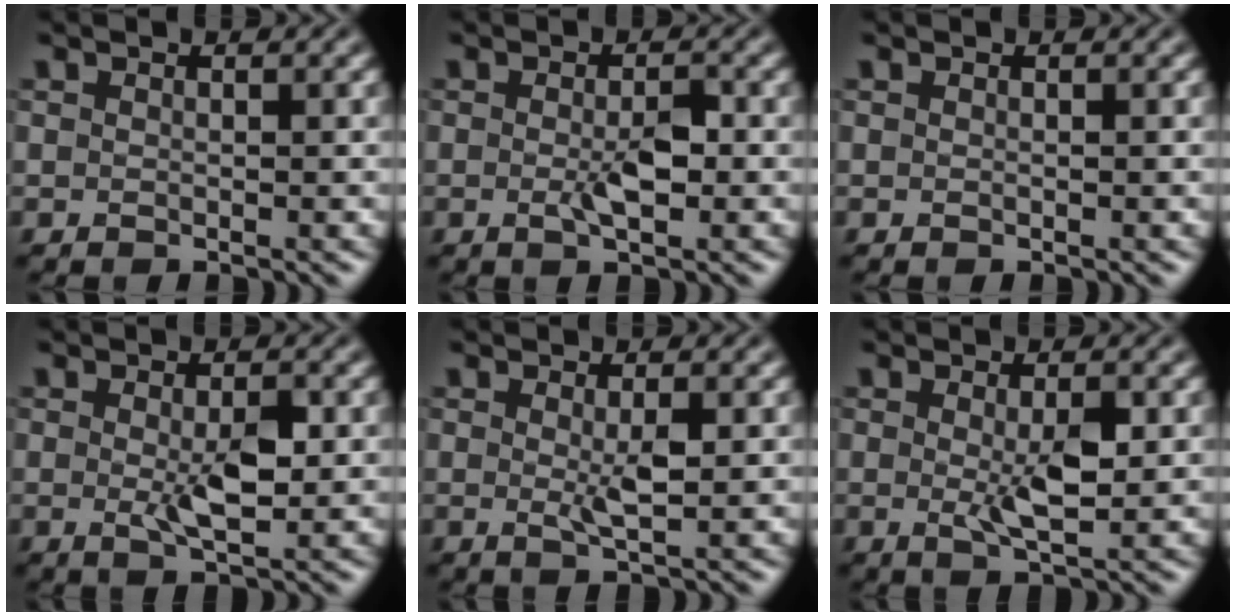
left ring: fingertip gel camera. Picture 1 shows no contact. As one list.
[{"total": 2.4, "force": [-0.7, 0.7, 2.2], "torque": [-0.042, -0.003, -0.011]}, {"total": 0.0}, {"total": 3.1, "force": [-0.5, 0.9, 3.0], "torque": [-0.055, -0.005, -0.005]}, {"total": 1.9, "force": [-0.2, 0.3, 1.9], "torque": [-0.036, -0.006, -0.001]}, {"total": 3.1, "force": [-0.3, 0.7, 3.0], "torque": [-0.056, -0.006, -0.002]}]